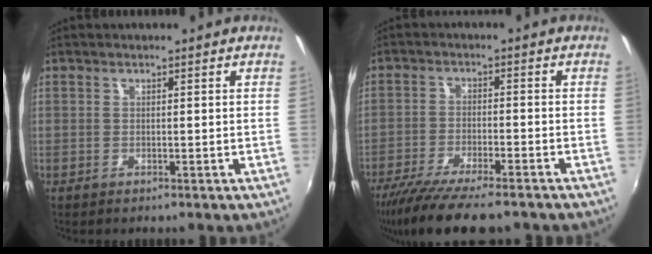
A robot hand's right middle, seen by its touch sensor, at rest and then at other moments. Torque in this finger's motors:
{"motor_torque": [1.10, -1.04, 0.26, 0.17]}